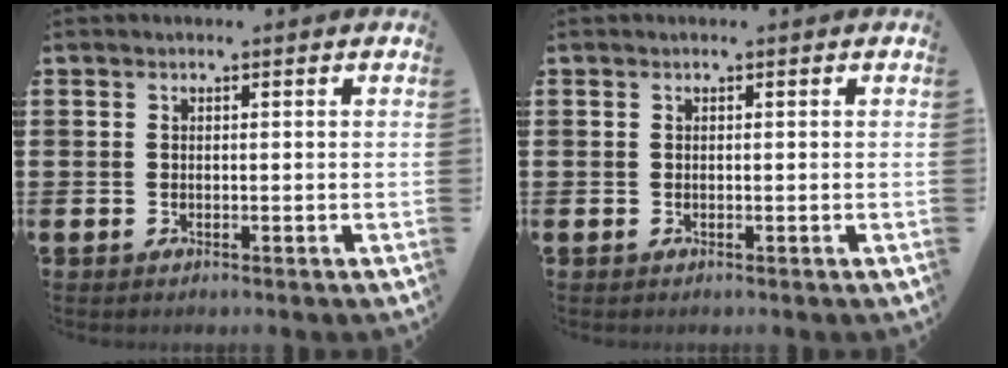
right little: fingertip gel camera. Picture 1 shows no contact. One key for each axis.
{"total": 0.0}